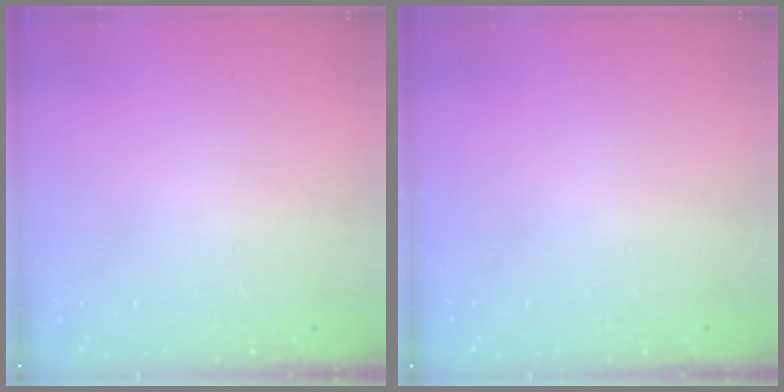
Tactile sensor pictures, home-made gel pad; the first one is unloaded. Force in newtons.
{"total": 0.0}